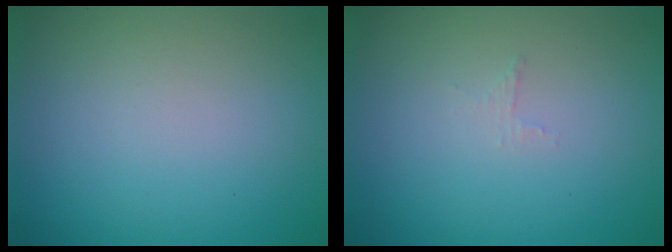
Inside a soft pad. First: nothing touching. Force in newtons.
{"total": 0.7, "press": 0.6, "slide": 0.2}